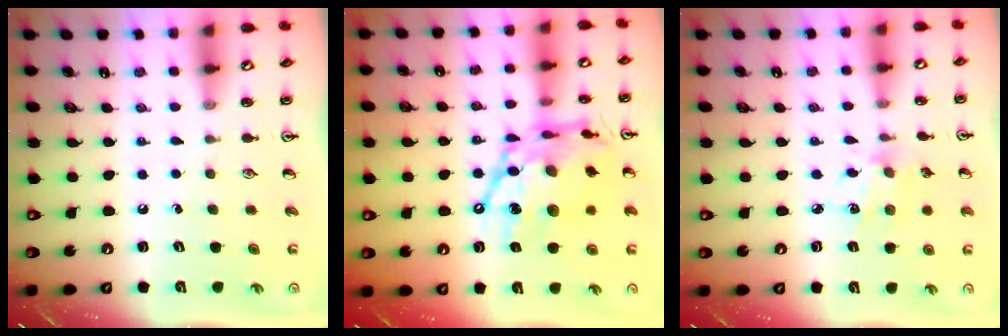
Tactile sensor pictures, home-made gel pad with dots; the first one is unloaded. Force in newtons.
{"total": 19.2, "press": 19.1, "slide": 1.6}
{"total": 4.5, "press": 4.5, "slide": 0.4}